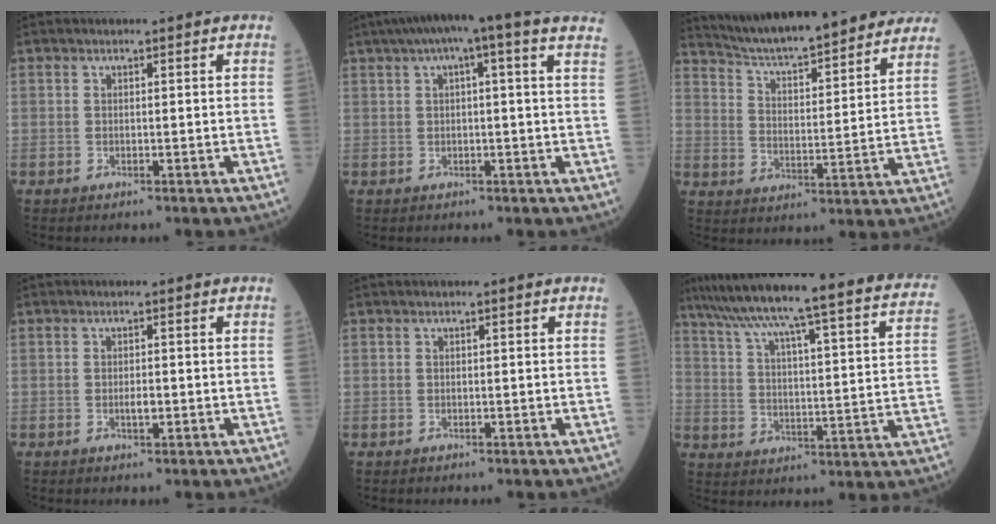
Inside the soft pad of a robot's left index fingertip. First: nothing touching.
{"total": 12.4, "force": [8.5, 0.5, 9.1], "torque": [-0.145, 0.054, 0.101]}
{"total": 22.1, "force": [19.8, 2.6, 9.5], "torque": [-0.148, 0.004, 0.277]}
{"total": 1.3, "force": [-0.4, 0.5, 1.2], "torque": [-0.023, 0.000, -0.006]}
{"total": 0.0}
{"total": 31.9, "force": [27.9, 0.6, 15.5], "torque": [-0.248, -0.061, 0.357]}